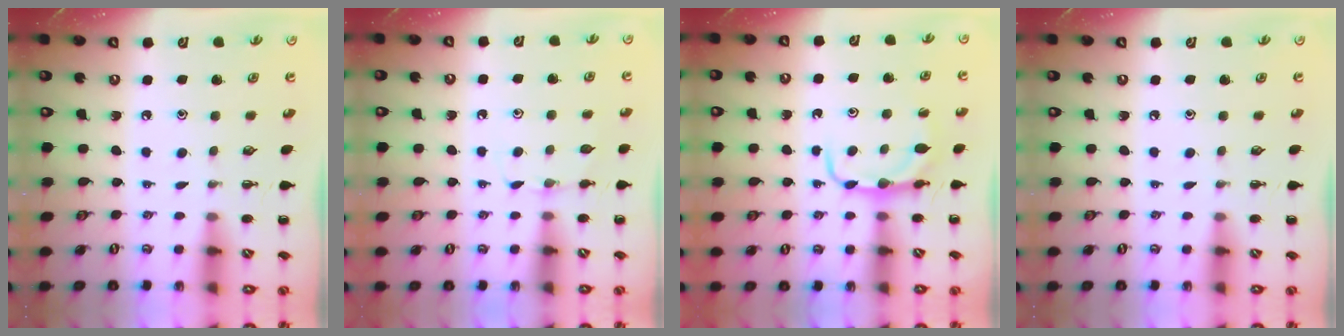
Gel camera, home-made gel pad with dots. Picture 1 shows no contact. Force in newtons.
{"total": 4.9, "press": 4.6, "slide": 1.5}
{"total": 7.2, "press": 7.1, "slide": 0.8}
{"total": 0.0}